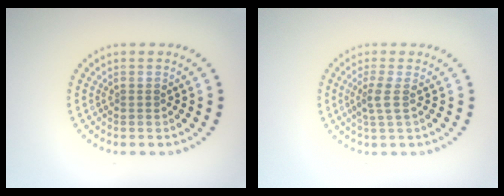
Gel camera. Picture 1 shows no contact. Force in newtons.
{"total": 2.0, "press": 1.5, "slide": 1.3}